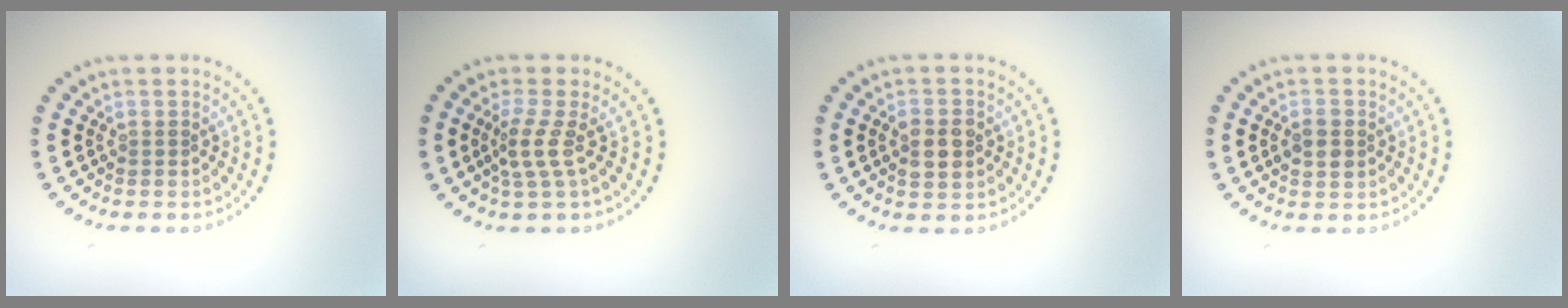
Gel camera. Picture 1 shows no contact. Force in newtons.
{"total": 2.3, "press": 1.6, "slide": 1.7}
{"total": 2.9, "press": 2.9, "slide": 0.2}
{"total": 2.0, "press": 2.0, "slide": 0.0}